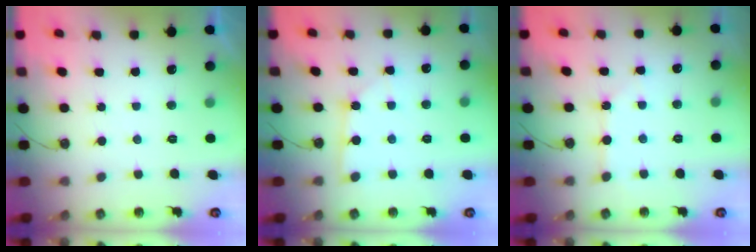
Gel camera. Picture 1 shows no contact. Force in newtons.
{"total": 3.0, "press": 3.0, "slide": 0.2}
{"total": 3.3, "press": 3.2, "slide": 0.3}